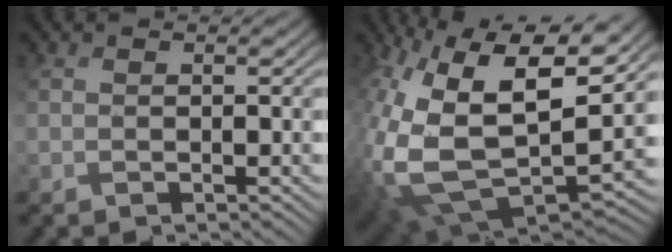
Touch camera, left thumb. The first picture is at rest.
{"total": 17.7, "force": [1.3, 11.3, 13.6], "torque": [-0.319, -0.055, 0.055]}